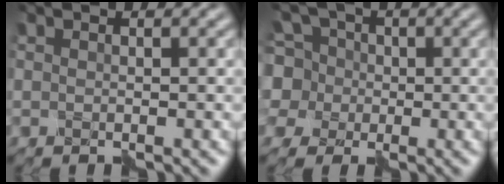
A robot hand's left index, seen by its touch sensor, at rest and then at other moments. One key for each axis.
{"total": 8.9, "fx": 0.7, "fy": 8.2, "fz": 3.3, "tx": -0.092, "ty": 0.031, "tz": -0.009}